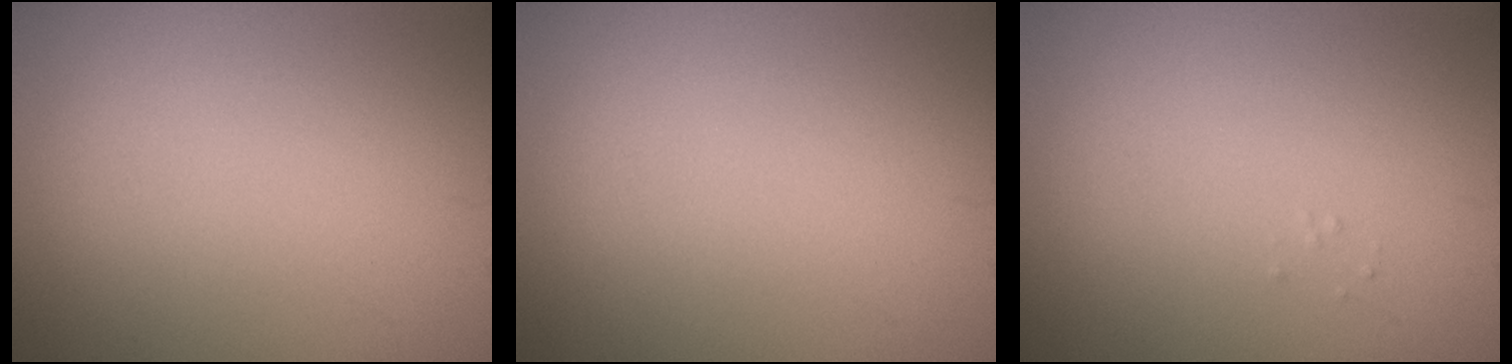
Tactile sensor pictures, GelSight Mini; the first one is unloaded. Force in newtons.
{"total": 0.0}
{"total": 0.0}